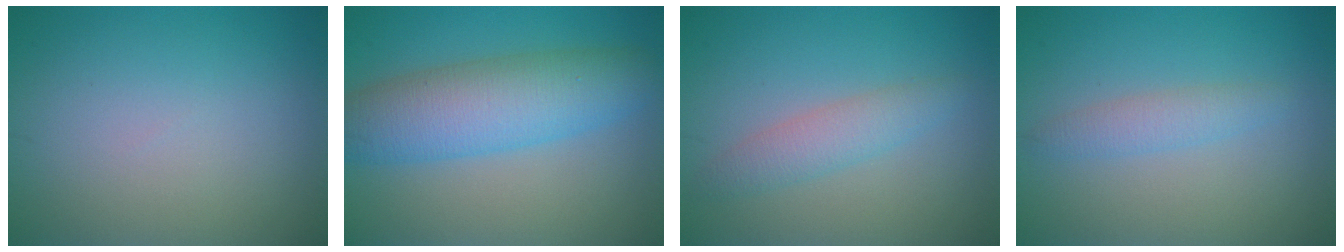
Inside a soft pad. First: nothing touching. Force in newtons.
{"total": 7.4, "press": 7.4, "slide": 0.1}
{"total": 2.4, "press": 2.4, "slide": 0.0}
{"total": 1.9, "press": 1.9, "slide": 0.0}